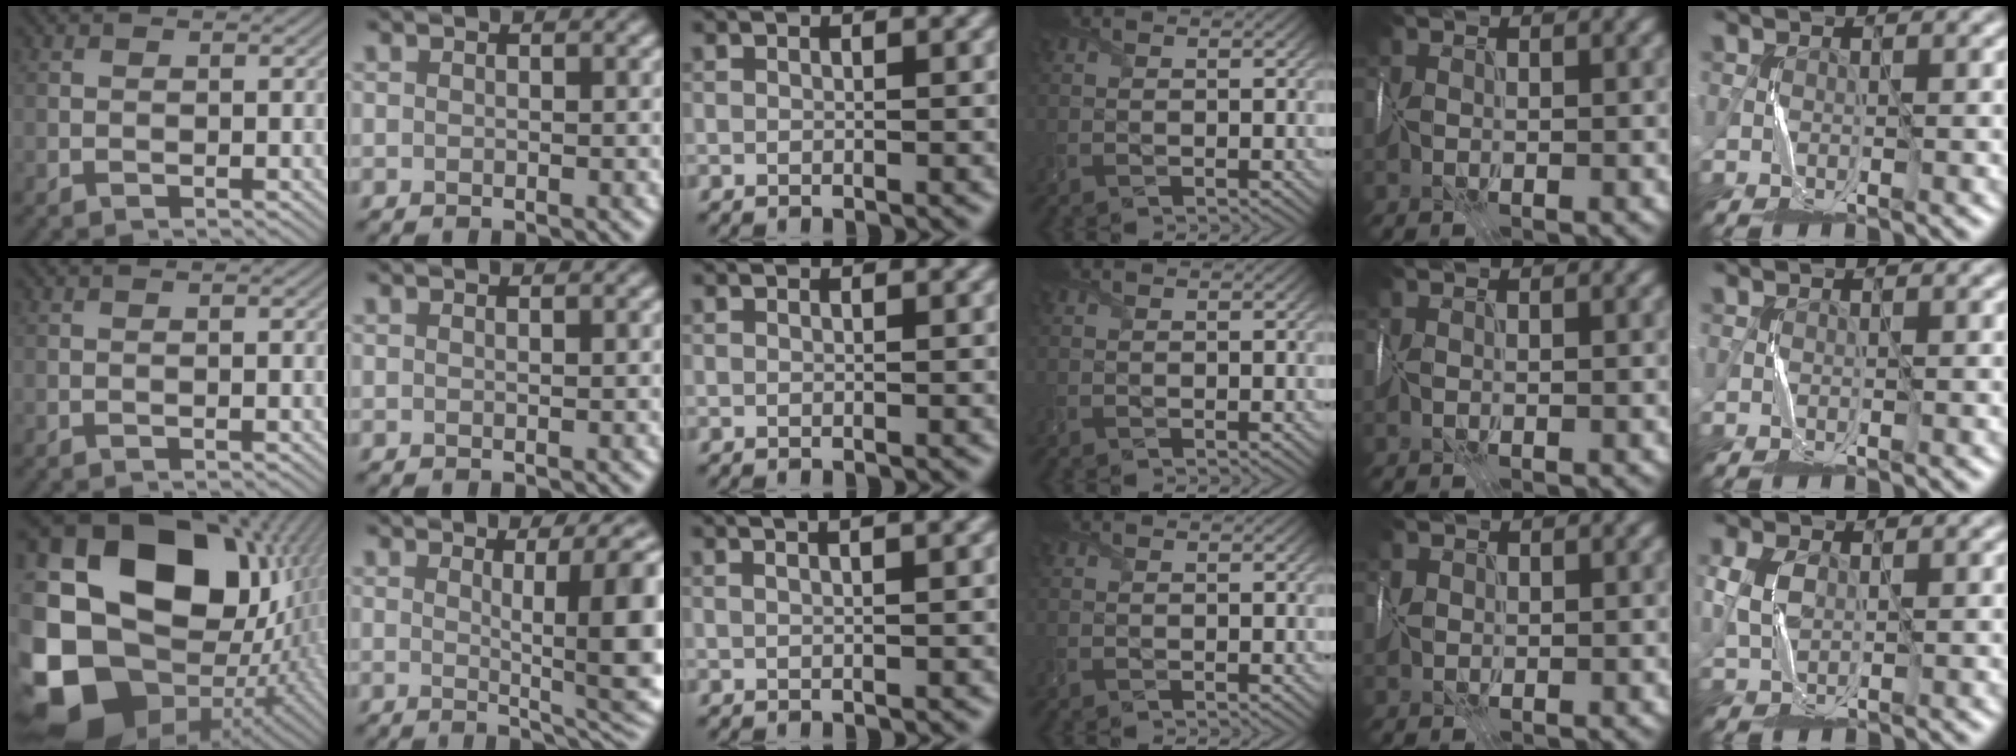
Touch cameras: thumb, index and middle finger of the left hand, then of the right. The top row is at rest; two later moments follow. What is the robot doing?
{"motion": "wrap", "object": "receipt paper"}